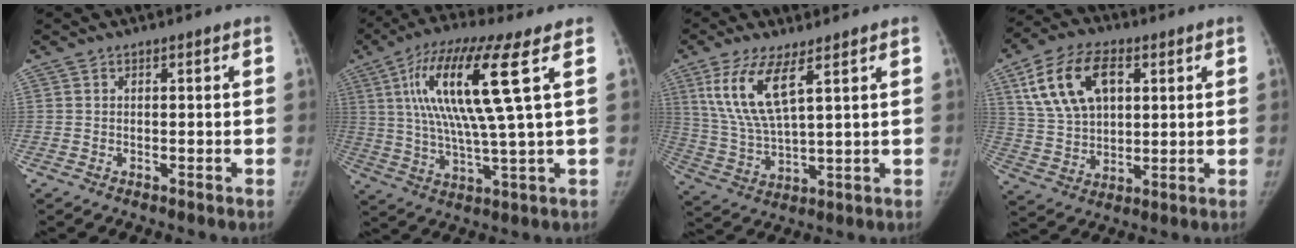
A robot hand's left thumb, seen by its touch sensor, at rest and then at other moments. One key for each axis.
{"total": 16.9, "fx": 5.1, "fy": 1.8, "fz": 16.0, "tx": -0.330, "ty": -0.007, "tz": 0.087}
{"total": 11.5, "fx": 5.5, "fy": 3.4, "fz": 9.6, "tx": -0.204, "ty": -0.027, "tz": 0.117}
{"total": 15.3, "fx": 5.8, "fy": 9.4, "fz": 10.6, "tx": -0.177, "ty": -0.006, "tz": 0.114}